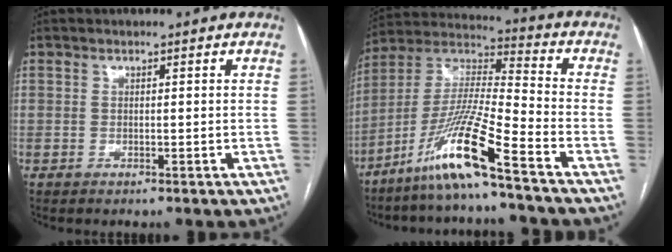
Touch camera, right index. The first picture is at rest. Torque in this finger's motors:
{"motor_torque": [0.51, -0.19, 0.64, 0.21]}